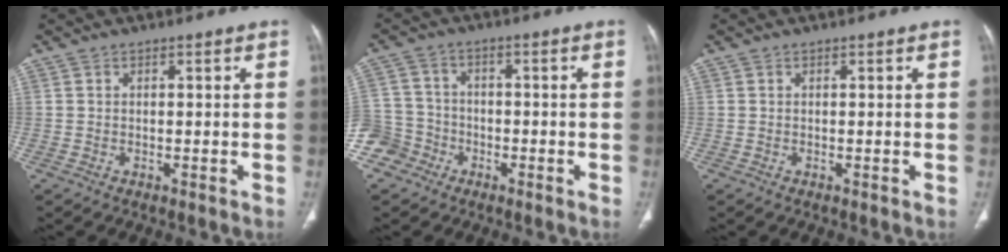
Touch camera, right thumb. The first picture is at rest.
{"total": 8.2, "force": [-4.5, 6.8, 0.9], "torque": [-0.007, 0.037, -0.089]}
{"total": 0.0}